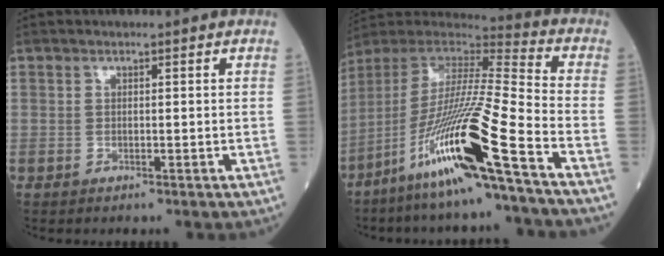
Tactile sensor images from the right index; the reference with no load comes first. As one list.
[{"total": 20.7, "force": [-11.0, -0.8, 17.5], "torque": [-0.368, -0.046, -0.219]}]